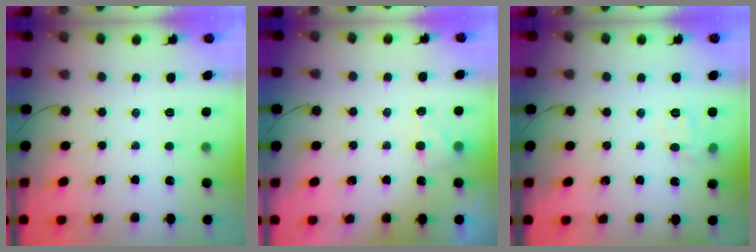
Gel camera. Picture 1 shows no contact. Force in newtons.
{"total": 5.2, "press": 5.0, "slide": 1.3}
{"total": 7.7, "press": 7.6, "slide": 1.1}